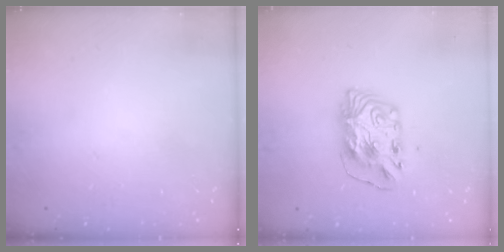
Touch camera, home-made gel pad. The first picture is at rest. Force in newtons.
{"total": 9.4, "press": 9.4, "slide": 0.8}